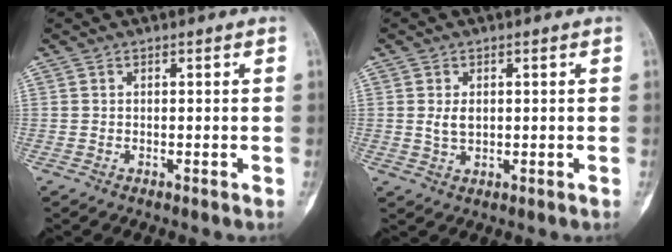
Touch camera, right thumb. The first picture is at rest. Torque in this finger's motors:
{"motor_torque": [-0.04, -0.06, 0.38, -0.21, 0.06]}